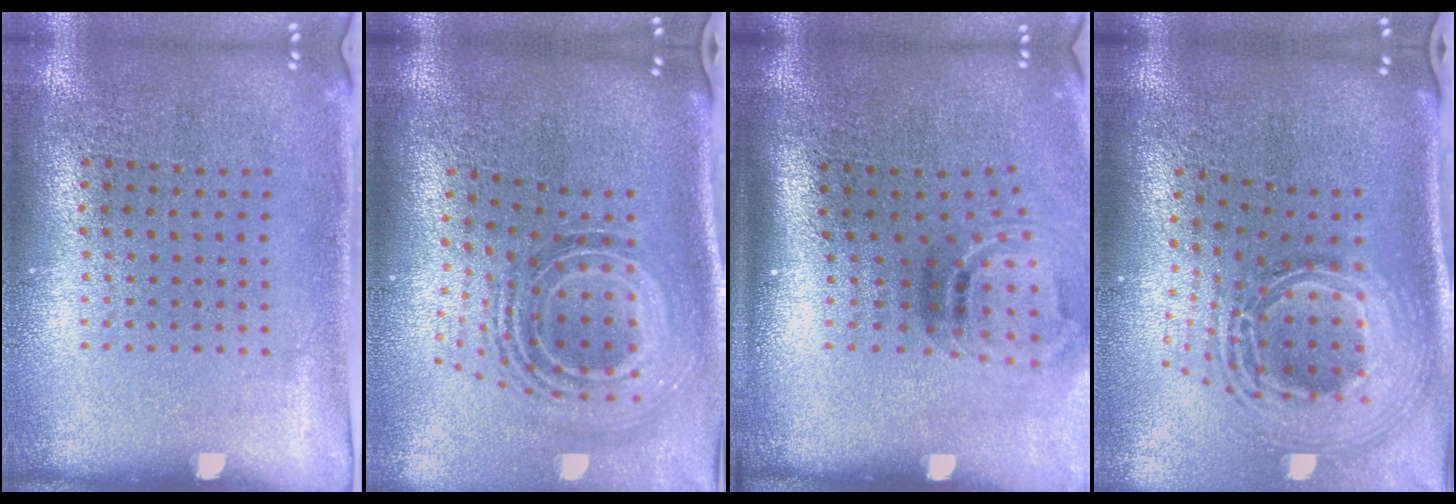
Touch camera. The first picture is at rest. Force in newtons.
{"total": 2.0, "press": 1.4, "slide": 1.3}
{"total": 1.9, "press": 1.2, "slide": 1.5}
{"total": 3.0, "press": 2.0, "slide": 2.2}